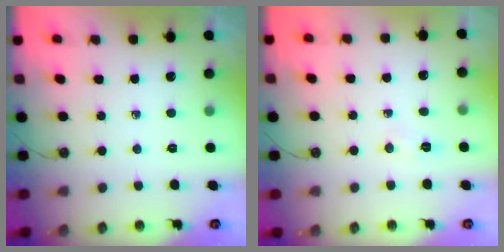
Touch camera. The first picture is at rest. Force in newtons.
{"total": 14.3, "press": 5.5, "slide": 13.2}